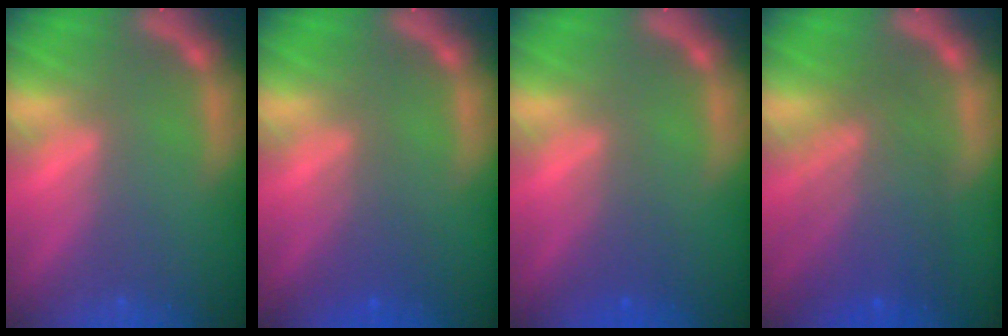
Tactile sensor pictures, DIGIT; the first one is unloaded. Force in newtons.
{"total": 2.4}
{"total": 1.9}
{"total": 7.0}